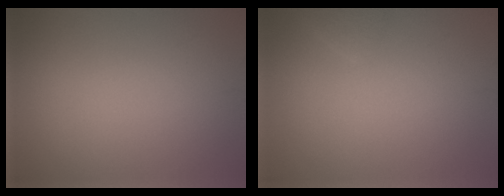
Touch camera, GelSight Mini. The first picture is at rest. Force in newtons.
{"total": 0.9, "press": 0.9, "slide": 0.1}